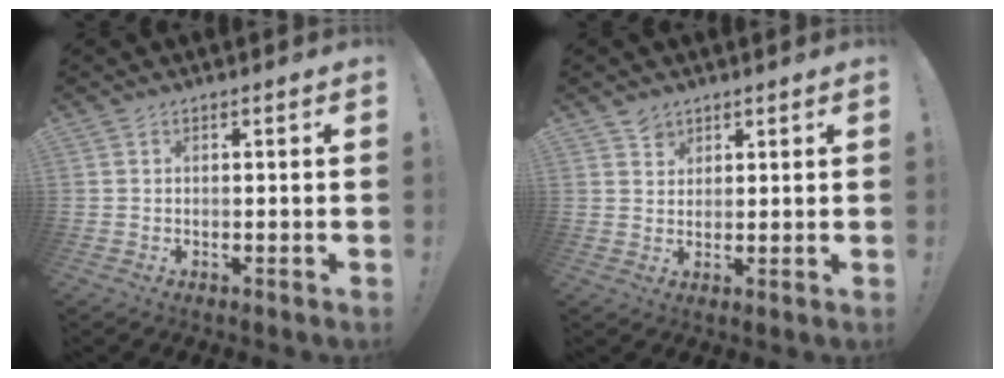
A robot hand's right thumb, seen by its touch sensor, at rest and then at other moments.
{"total": 3.2, "force": [2.4, 2.0, 0.4], "torque": [0.005, -0.016, 0.042]}